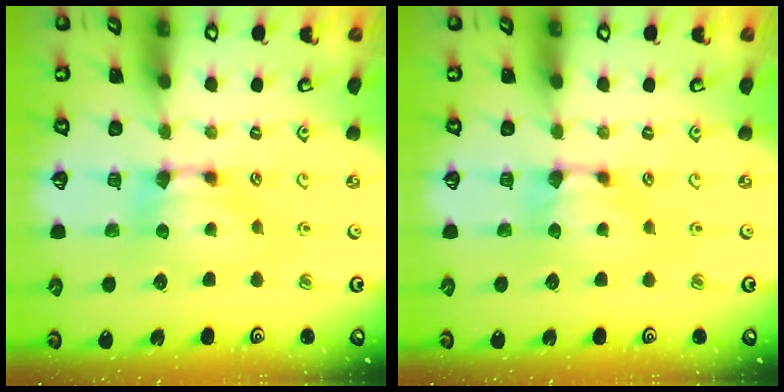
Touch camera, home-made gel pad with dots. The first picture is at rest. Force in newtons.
{"total": 0.5, "press": 0.4, "slide": 0.3}